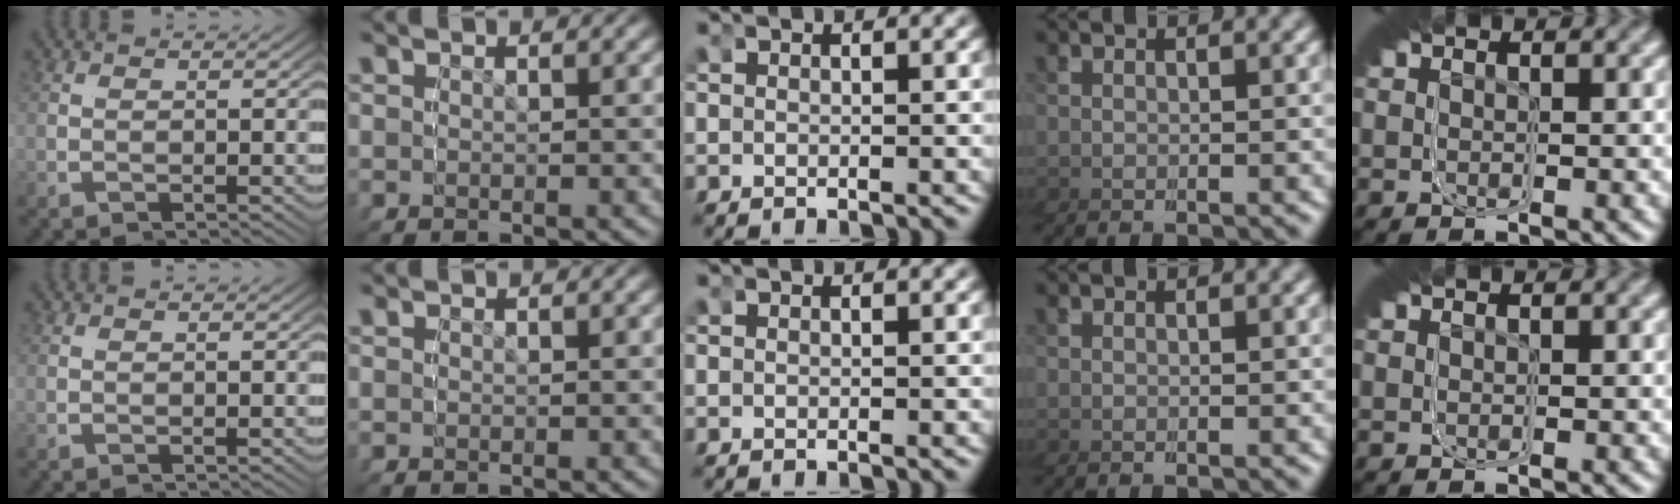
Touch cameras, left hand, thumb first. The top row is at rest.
{}